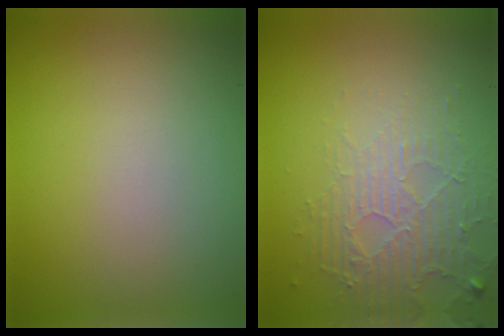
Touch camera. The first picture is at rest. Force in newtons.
{"total": 3.8, "press": 2.9, "slide": 2.4}